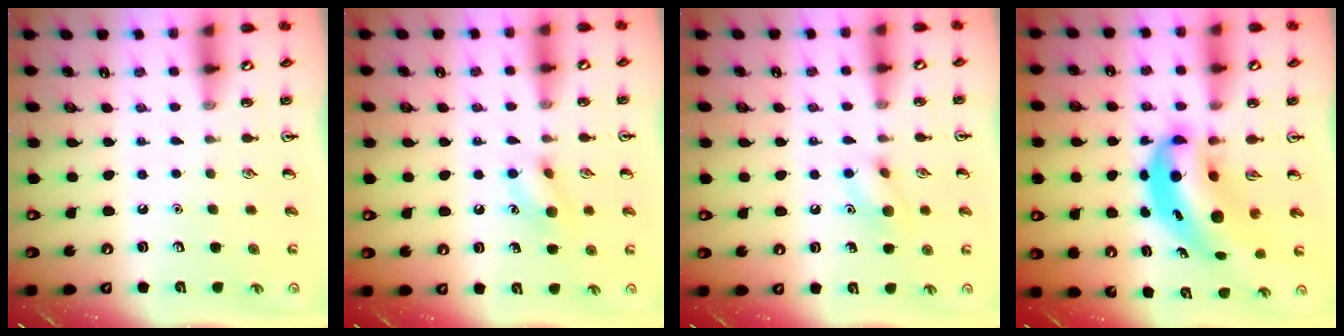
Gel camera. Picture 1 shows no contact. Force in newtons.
{"total": 9.0, "press": 9.0, "slide": 0.7}
{"total": 8.2, "press": 8.1, "slide": 1.5}
{"total": 9.4, "press": 9.0, "slide": 2.5}